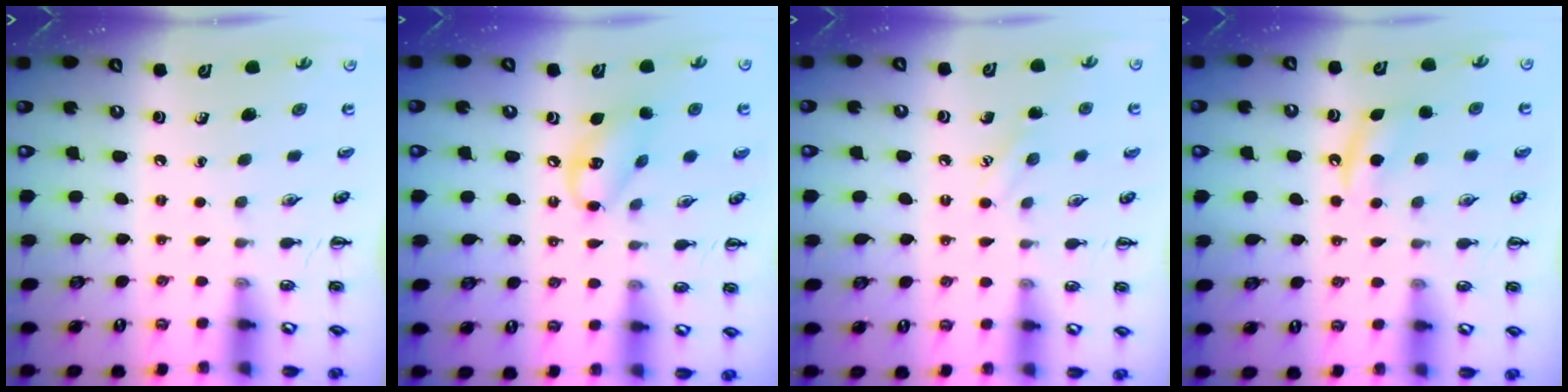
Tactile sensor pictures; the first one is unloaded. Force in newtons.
{"total": 10.2, "press": 10.0, "slide": 1.8}
{"total": 6.9, "press": 6.7, "slide": 1.8}
{"total": 6.1, "press": 5.8, "slide": 1.8}